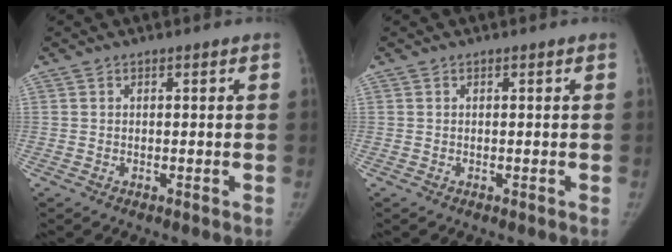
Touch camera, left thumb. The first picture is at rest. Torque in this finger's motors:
{"motor_torque": [-0.26, -0.17, -0.08, 0.11, -0.01]}